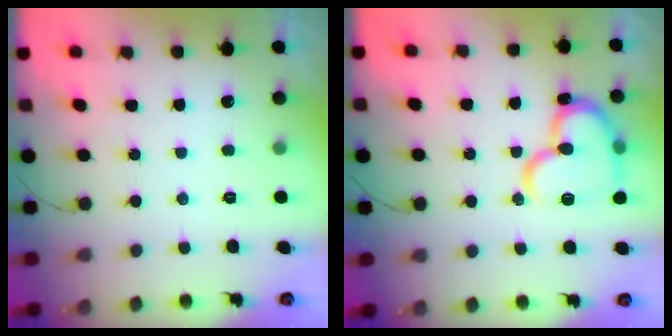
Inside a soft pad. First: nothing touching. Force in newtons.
{"total": 18.0, "press": 18.0, "slide": 1.6}